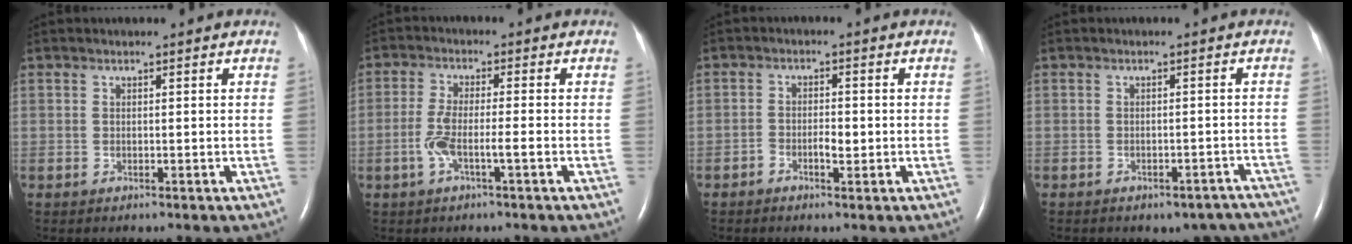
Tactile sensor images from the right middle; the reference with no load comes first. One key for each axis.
{"total": 4.6, "fx": -1.7, "fy": 0.4, "fz": 4.3, "tx": -0.093, "ty": 0.005, "tz": -0.035}
{"total": 2.6, "fx": -0.9, "fy": 1.0, "fz": 2.2, "tx": -0.038, "ty": 0.004, "tz": -0.014}
{"total": 10.1, "fx": -8.9, "fy": 4.3, "fz": 2.3, "tx": -0.022, "ty": 0.016, "tz": -0.087}